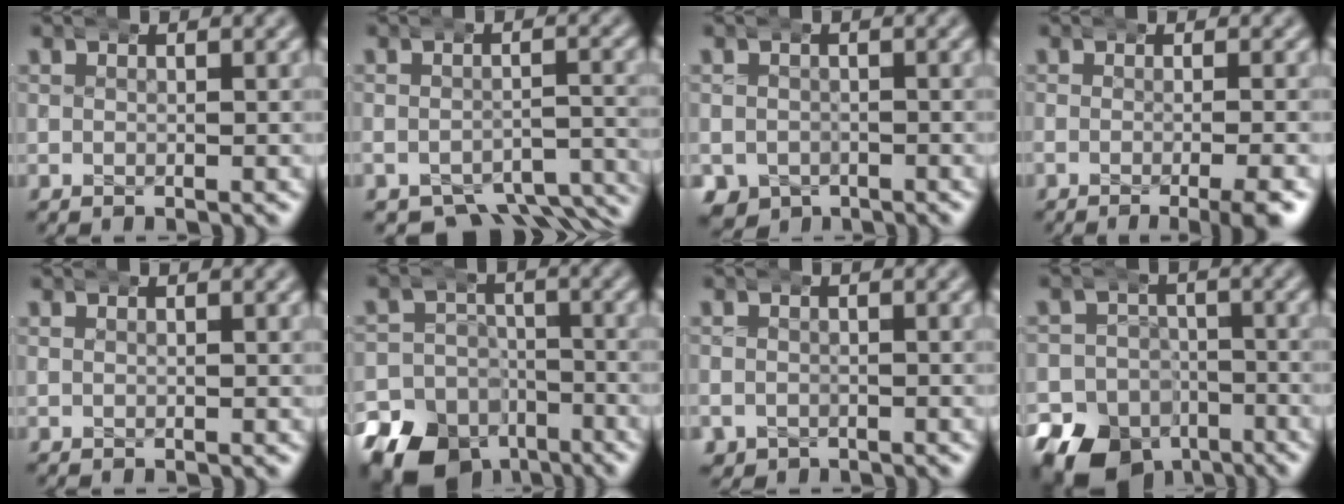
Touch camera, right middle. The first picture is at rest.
{"total": 7.3, "force": [-6.0, 2.9, 2.8], "torque": [-0.016, -0.016, -0.091]}
{"total": 5.7, "force": [-2.5, 4.9, 1.6], "torque": [-0.035, -0.028, -0.034]}
{"total": 2.9, "force": [-1.6, -0.1, 2.4], "torque": [-0.022, 0.003, -0.031]}
{"total": 0.7, "force": [0.3, -0.6, -0.2], "torque": [0.013, -0.009, 0.014]}
{"total": 14.7, "force": [-9.2, 10.6, 4.4], "torque": [-0.063, -0.053, -0.148]}
{"total": 2.1, "force": [-0.7, 1.9, 0.3], "torque": [-0.012, -0.011, -0.004]}
{"total": 15.3, "force": [-8.5, 11.9, 4.3], "torque": [-0.066, -0.062, -0.136]}